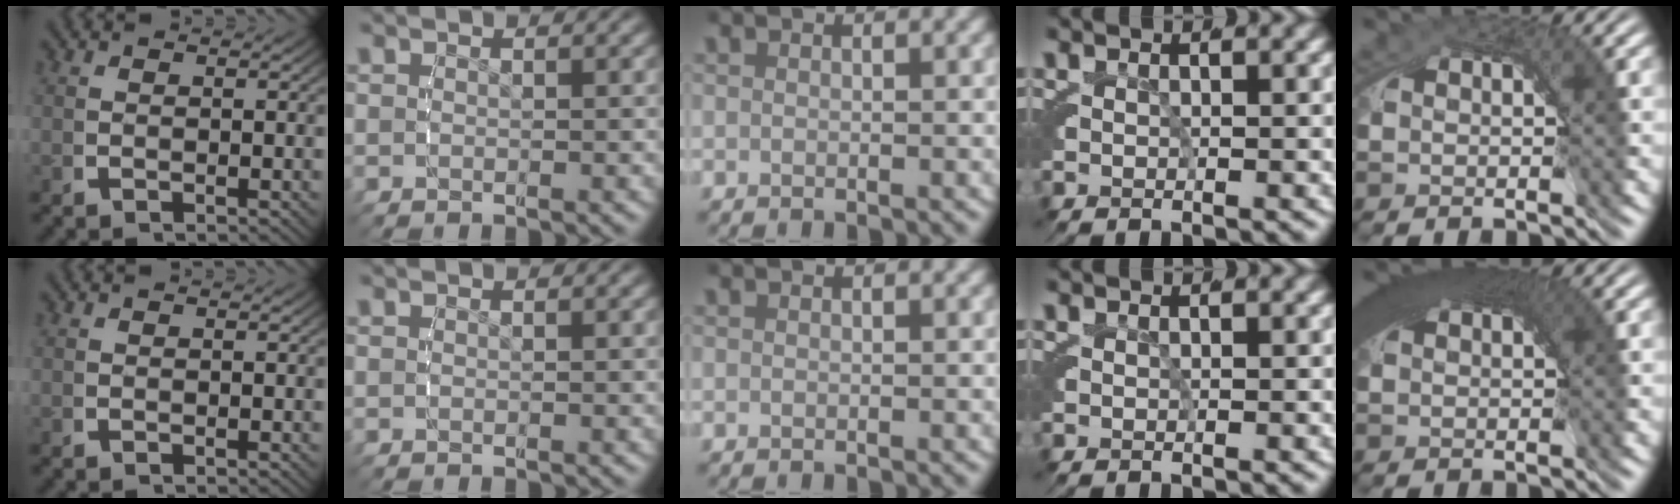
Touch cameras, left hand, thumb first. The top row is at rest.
{"little": {"total": 5.9, "force": [1.9, 2.1, 5.2], "torque": [-0.063, 0.017, 0.020]}}